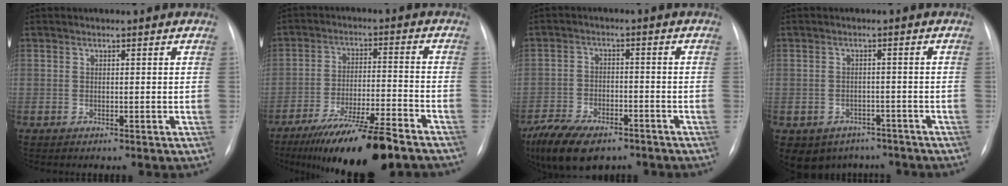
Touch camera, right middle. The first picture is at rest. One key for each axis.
{"total": 14.8, "fx": -11.3, "fy": 1.0, "fz": 9.5, "tx": -0.158, "ty": -0.025, "tz": -0.186}
{"total": 11.6, "fx": -8.4, "fy": 5.0, "fz": 6.3, "tx": -0.120, "ty": -0.011, "tz": -0.135}
{"total": 7.7, "fx": -5.4, "fy": 5.4, "fz": 1.2, "tx": -0.025, "ty": 0.009, "tz": -0.062}